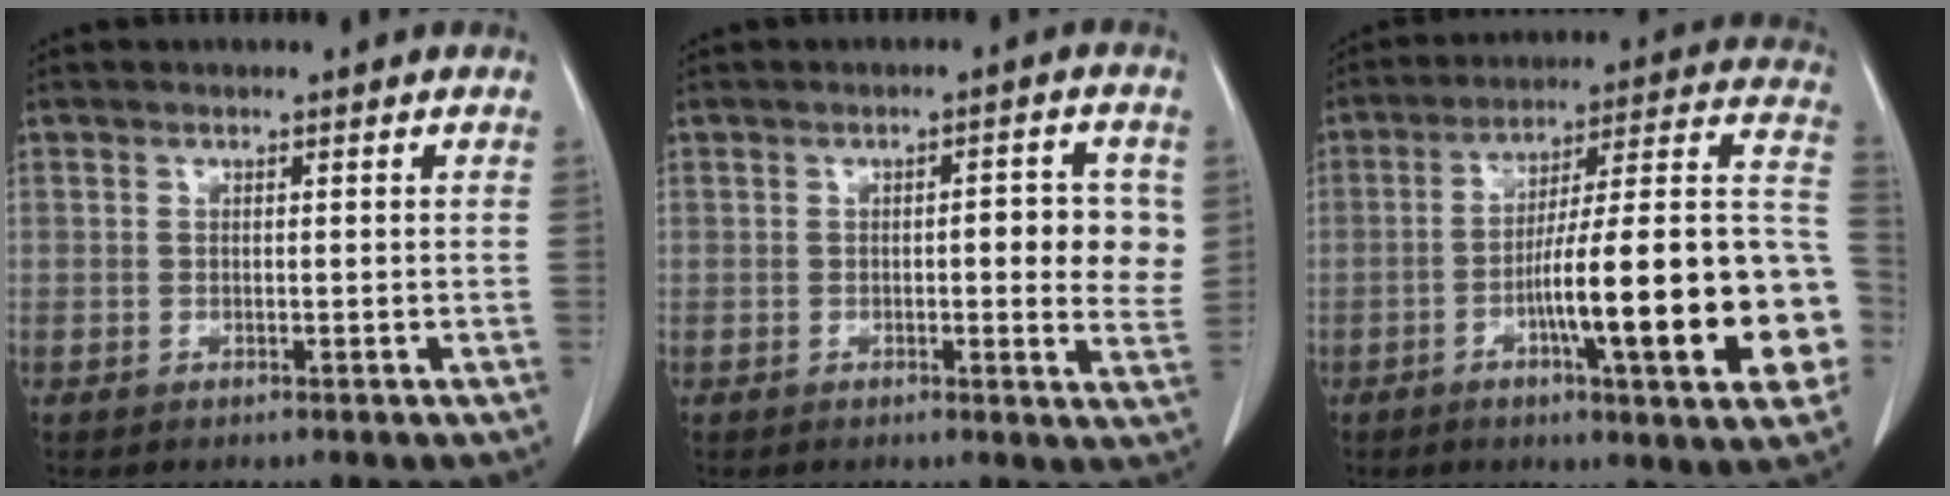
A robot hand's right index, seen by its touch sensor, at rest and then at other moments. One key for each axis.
{"total": 6.8, "fx": 0.7, "fy": 1.8, "fz": 6.5, "tx": -0.071, "ty": 0.001, "tz": 0.004}
{"total": 23.8, "fx": -6.6, "fy": 2.3, "fz": 22.8, "tx": -0.250, "ty": 0.019, "tz": -0.093}